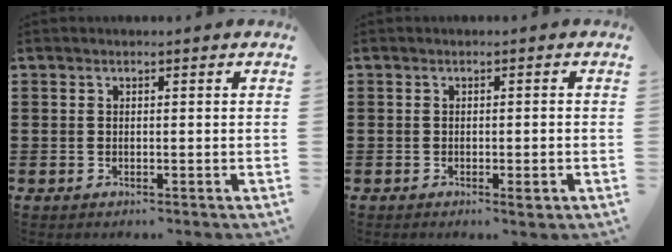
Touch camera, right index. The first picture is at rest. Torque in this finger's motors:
{"motor_torque": [0.70, -0.25, 0.20, 0.04]}